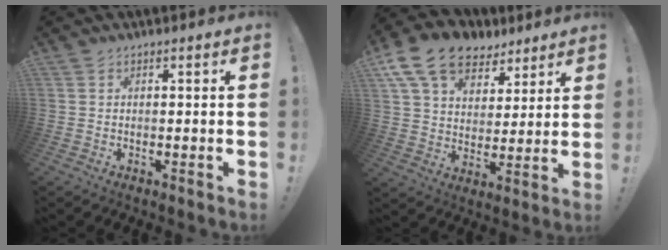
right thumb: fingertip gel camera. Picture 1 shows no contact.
{"total": 16.5, "force": [10.3, 10.5, 7.5], "torque": [-0.125, -0.057, 0.192]}